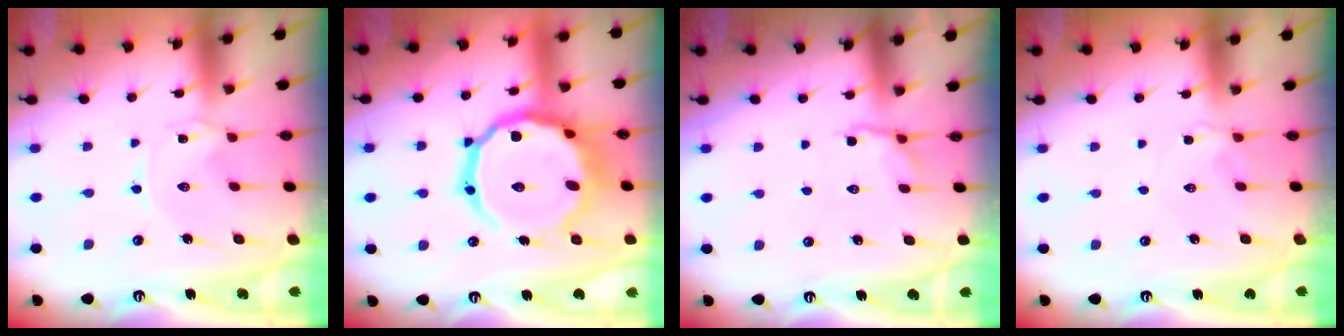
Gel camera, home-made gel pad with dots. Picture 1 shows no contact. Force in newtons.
{"total": 22.9, "press": 22.8, "slide": 1.9}
{"total": 3.5, "press": 3.2, "slide": 1.5}
{"total": 2.7, "press": 2.6, "slide": 0.6}